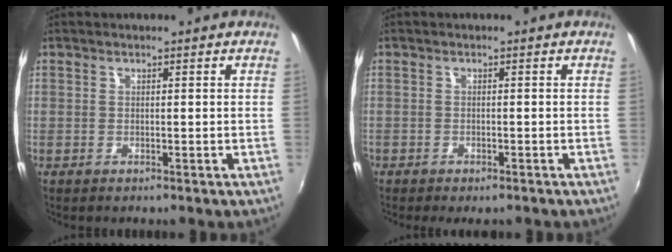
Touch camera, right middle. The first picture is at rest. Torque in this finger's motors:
{"motor_torque": [0.18, -1.20, 0.12, 0.03]}